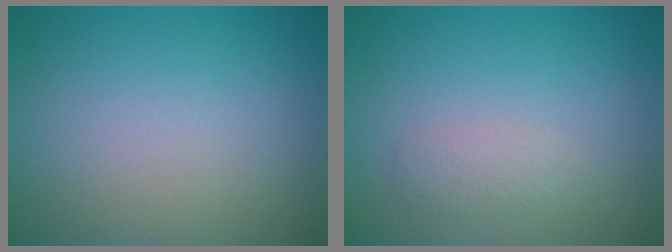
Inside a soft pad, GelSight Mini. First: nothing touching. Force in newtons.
{"total": 1.3, "press": 1.3, "slide": 0.1}